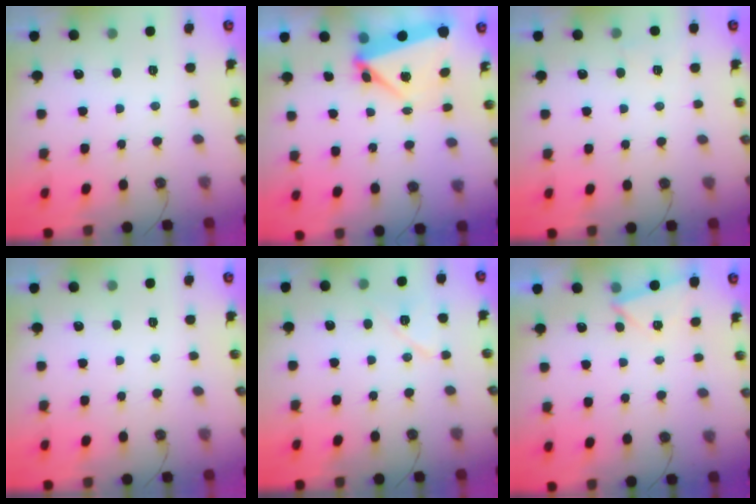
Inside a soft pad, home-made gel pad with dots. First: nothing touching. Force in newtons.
{"total": 5.0, "press": 4.8, "slide": 1.6}
{"total": 3.5, "press": 3.5, "slide": 0.4}
{"total": 0.0}
{"total": 8.1, "press": 8.1, "slide": 1.1}
{"total": 2.7, "press": 2.5, "slide": 1.1}